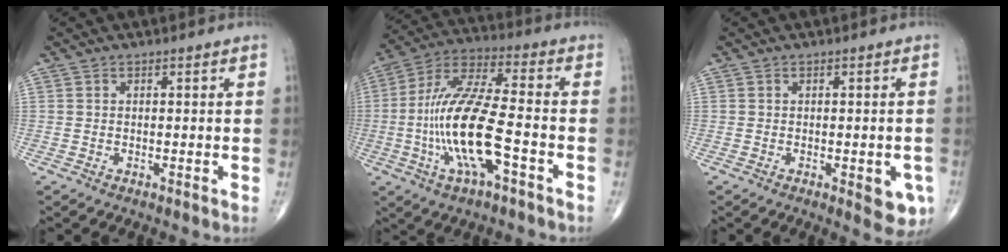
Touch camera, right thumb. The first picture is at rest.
{"total": 17.5, "force": [-4.4, 5.1, 16.2], "torque": [-0.339, 0.033, -0.081]}
{"total": 5.4, "force": [-1.8, 2.2, 4.5], "torque": [-0.032, -0.005, -0.018]}